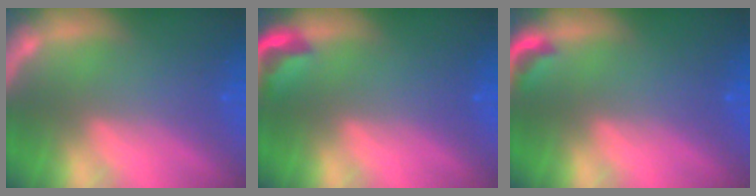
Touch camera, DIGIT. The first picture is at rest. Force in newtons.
{"total": 2.4}
{"total": 1.4}